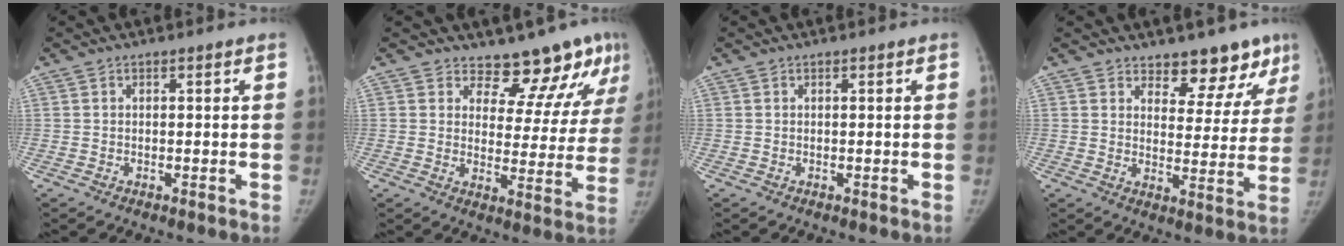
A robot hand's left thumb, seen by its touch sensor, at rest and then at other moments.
{"total": 12.2, "force": [10.4, 5.3, 3.8], "torque": [0.000, -0.079, 0.122]}
{"total": 0.0}
{"total": 9.9, "force": [7.9, 4.9, 3.6], "torque": [0.006, -0.052, 0.096]}